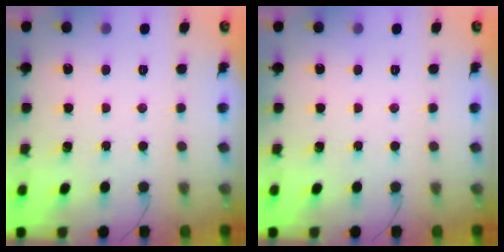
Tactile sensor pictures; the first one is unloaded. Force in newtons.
{"total": 0.0}